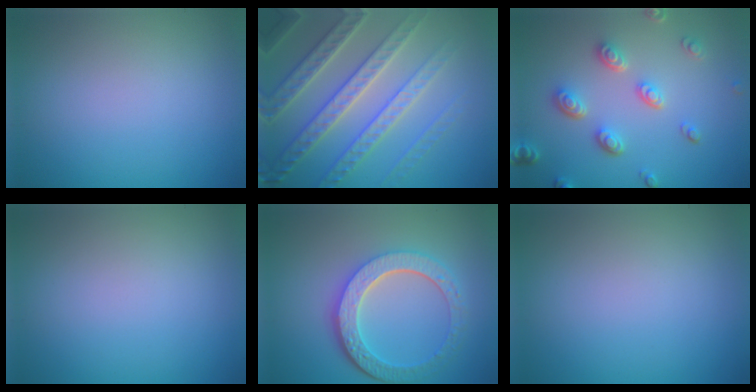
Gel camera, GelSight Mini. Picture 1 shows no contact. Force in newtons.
{"total": 7.0, "press": 6.8, "slide": 1.7}
{"total": 4.2, "press": 3.4, "slide": 2.5}
{"total": 0.0}
{"total": 6.1, "press": 4.6, "slide": 4.1}
{"total": 0.0}